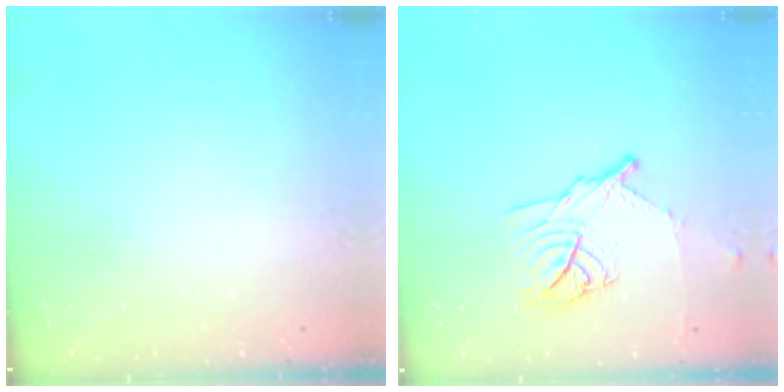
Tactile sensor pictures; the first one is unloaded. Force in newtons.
{"total": 12.7, "press": 12.7, "slide": 0.7}